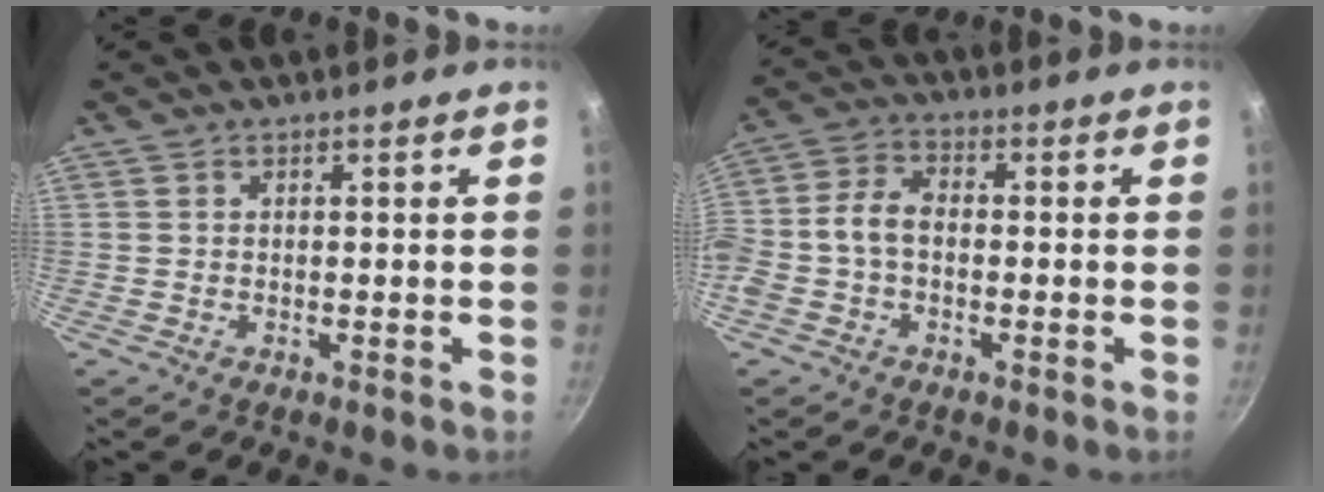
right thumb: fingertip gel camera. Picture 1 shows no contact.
{"total": 6.9, "force": [-1.2, 4.5, 5.1], "torque": [-0.103, 0.031, -0.038]}